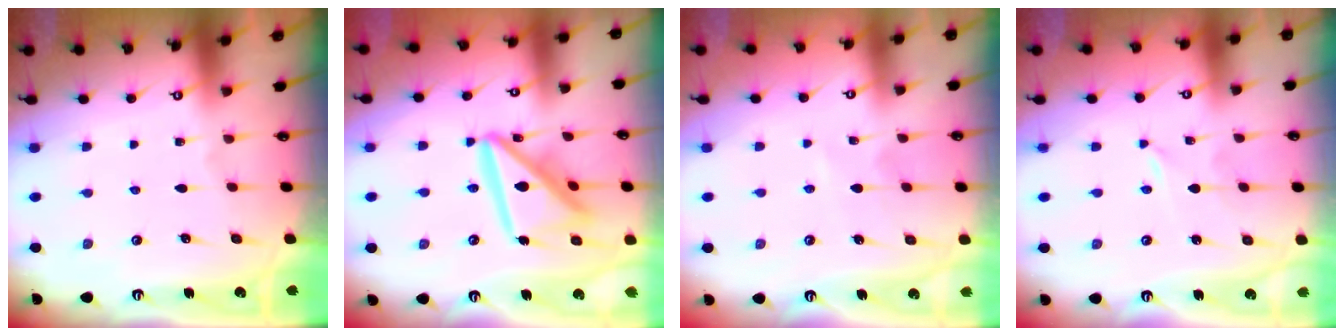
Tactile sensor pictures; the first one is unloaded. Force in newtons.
{"total": 16.7, "press": 16.6, "slide": 1.8}
{"total": 2.2, "press": 2.1, "slide": 0.3}
{"total": 0.0}